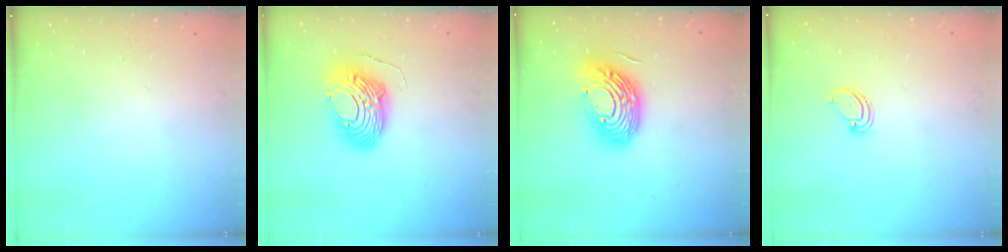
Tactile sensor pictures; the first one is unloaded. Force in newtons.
{"total": 12.6, "press": 12.6, "slide": 1.4}
{"total": 17.0, "press": 16.9, "slide": 1.2}
{"total": 4.0, "press": 4.0, "slide": 0.3}